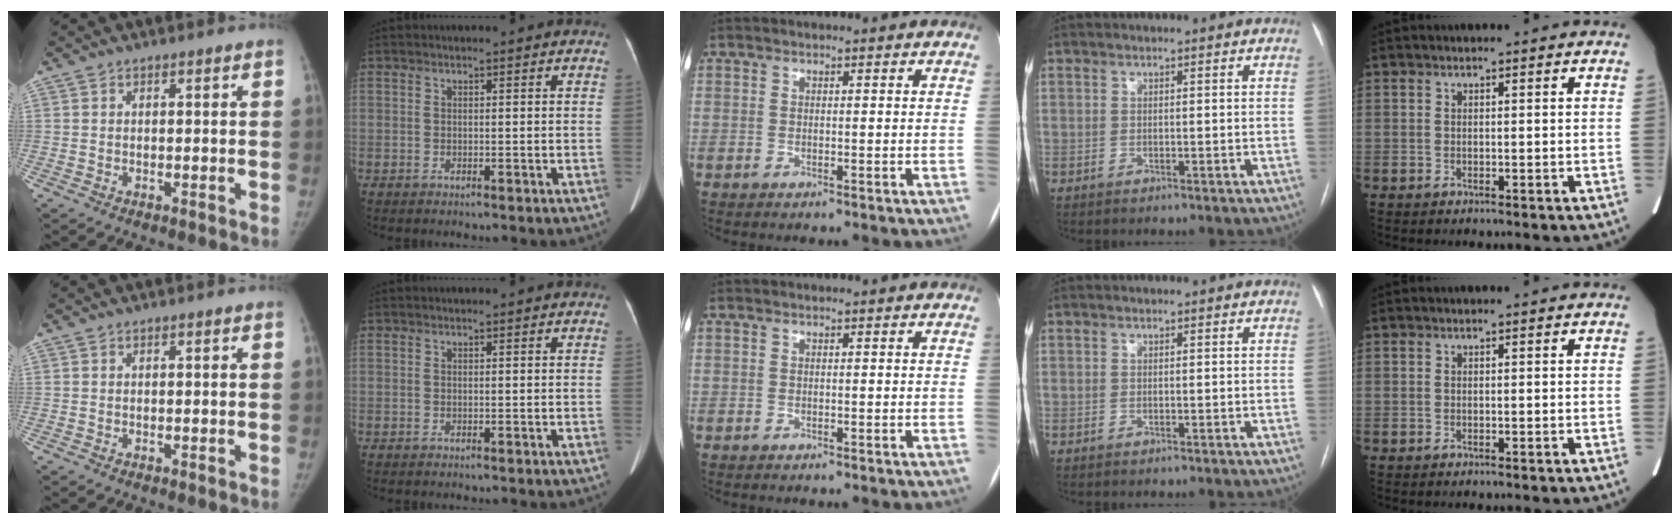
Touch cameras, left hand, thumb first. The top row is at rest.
{}